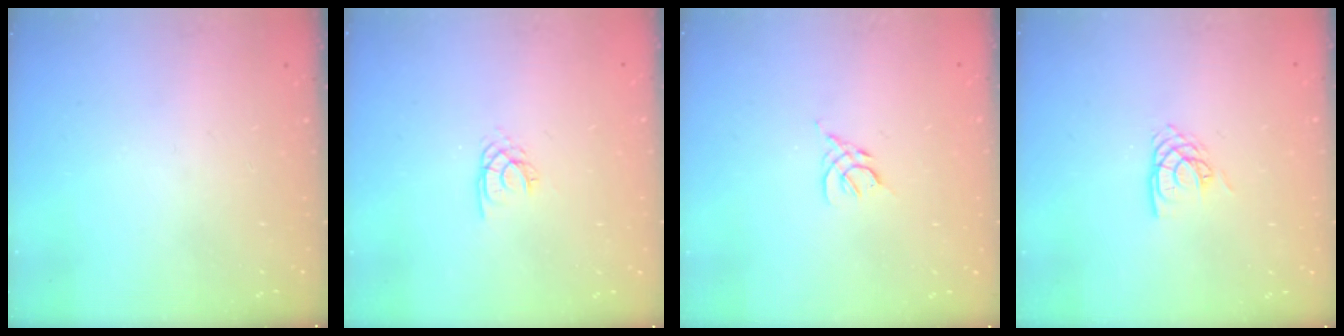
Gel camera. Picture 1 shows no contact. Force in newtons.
{"total": 2.0, "press": 1.9, "slide": 0.4}
{"total": 2.5, "press": 2.4, "slide": 0.7}
{"total": 6.0, "press": 5.9, "slide": 0.4}